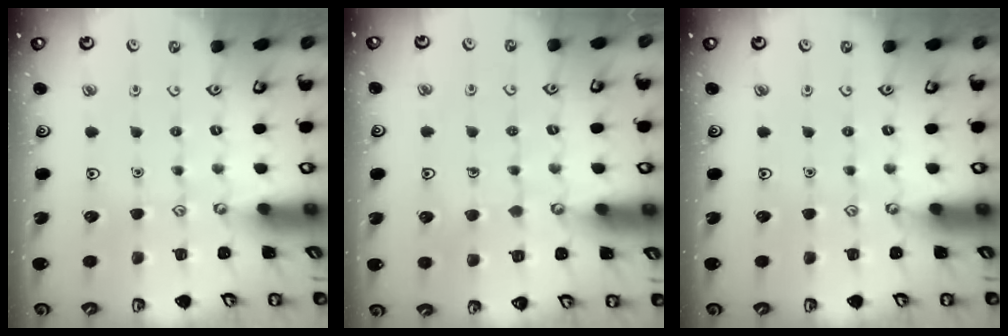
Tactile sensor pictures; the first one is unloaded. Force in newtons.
{"total": 5.3, "press": 5.3, "slide": 0.4}
{"total": 0.0}